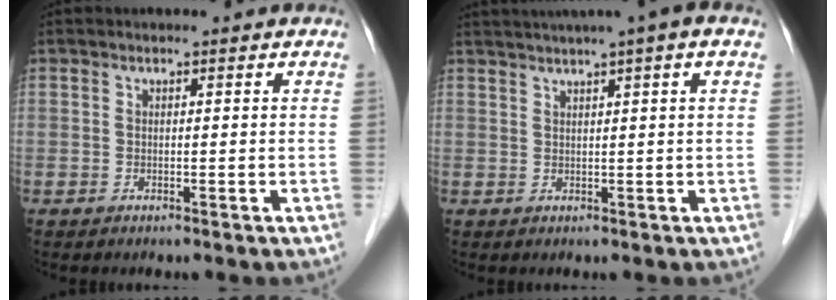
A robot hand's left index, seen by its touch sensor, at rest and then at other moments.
{"total": 7.3, "force": [4.9, -0.6, 5.4], "torque": [-0.084, 0.034, 0.069]}